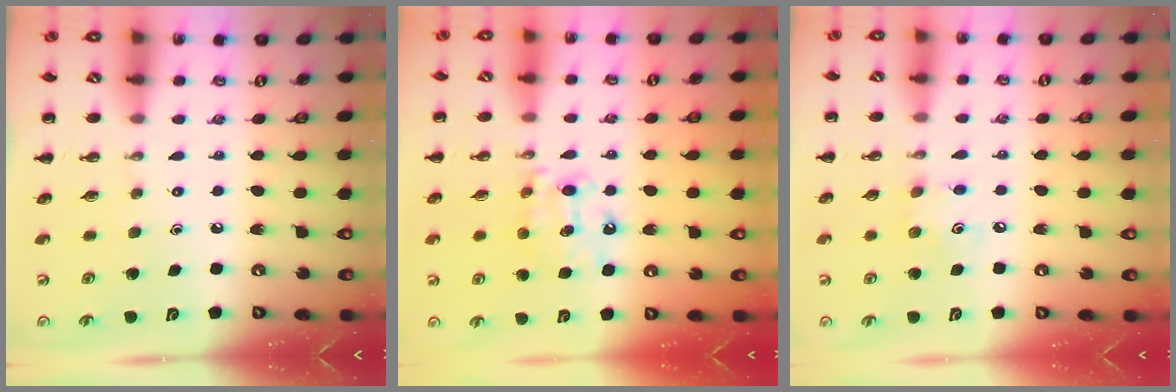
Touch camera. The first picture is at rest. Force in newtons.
{"total": 8.1, "press": 8.0, "slide": 0.9}
{"total": 4.4, "press": 4.3, "slide": 1.0}